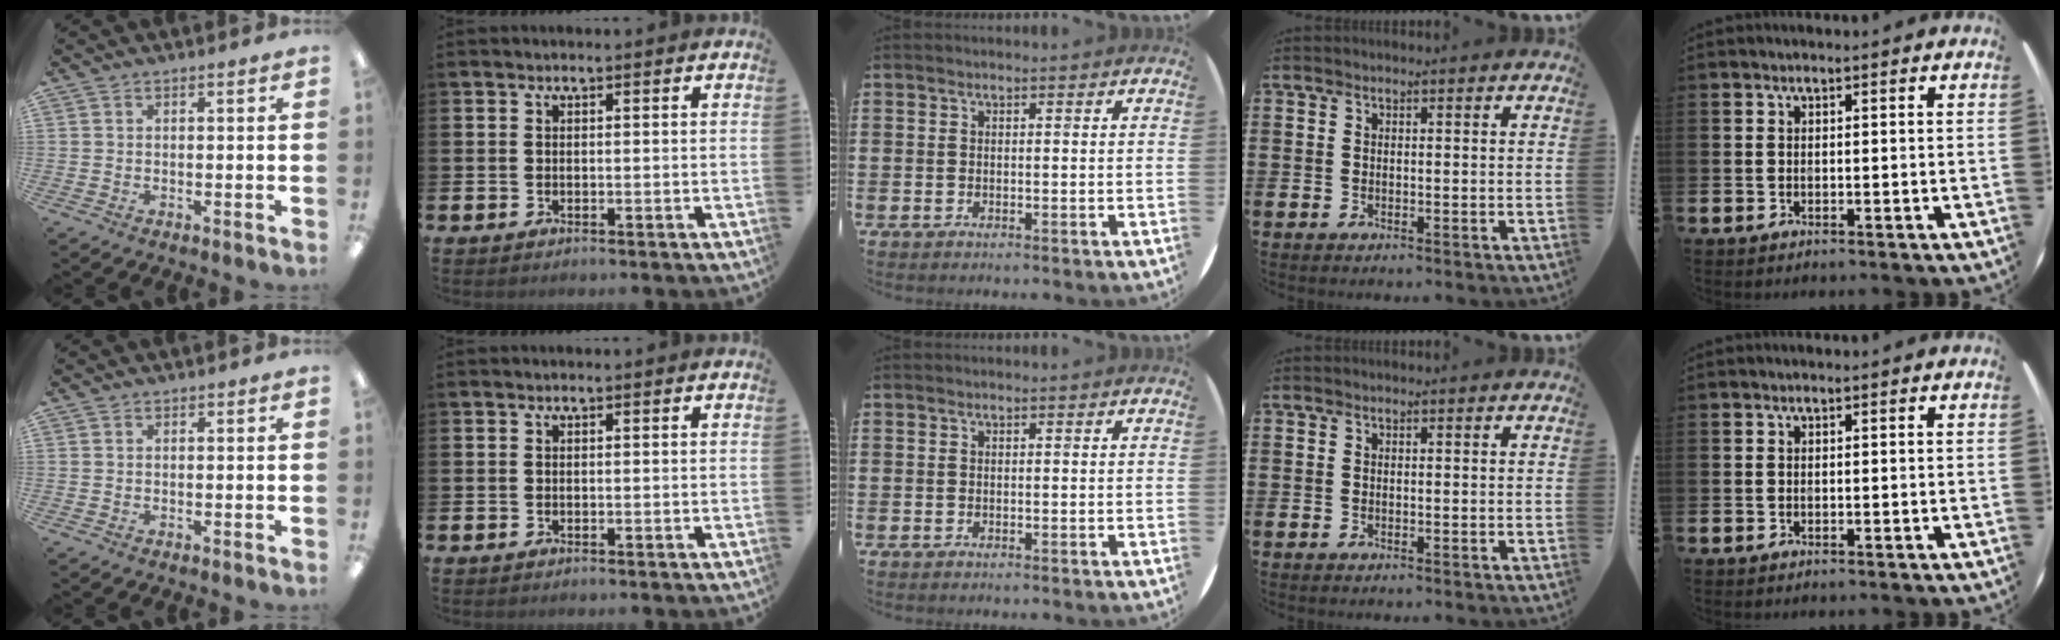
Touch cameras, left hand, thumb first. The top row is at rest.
{}